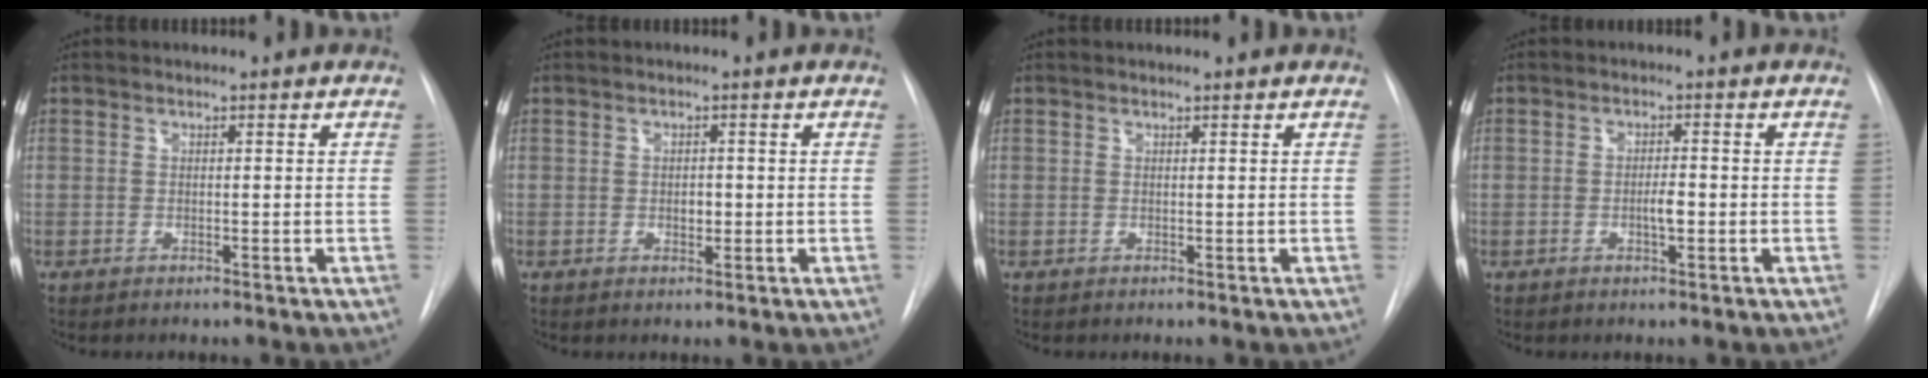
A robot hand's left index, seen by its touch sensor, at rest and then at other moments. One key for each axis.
{"total": 1.5, "fx": -0.7, "fy": 0.9, "fz": 1.0, "tx": -0.015, "ty": -0.005, "tz": -0.009}
{"total": 0.5, "fx": 0.5, "fy": 0.0, "fz": 0.2, "tx": -0.006, "ty": 0.005, "tz": 0.007}
{"total": 2.3, "fx": -1.2, "fy": 0.5, "fz": 2.0, "tx": -0.035, "ty": -0.004, "tz": -0.019}